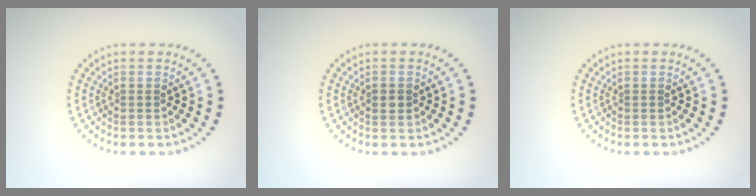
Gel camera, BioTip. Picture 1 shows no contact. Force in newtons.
{"total": 1.2, "press": 1.2, "slide": 0.0}
{"total": 0.0}